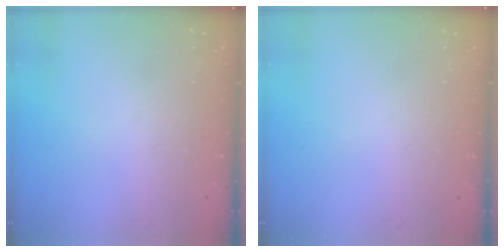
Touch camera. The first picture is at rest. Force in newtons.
{"total": 0.0}